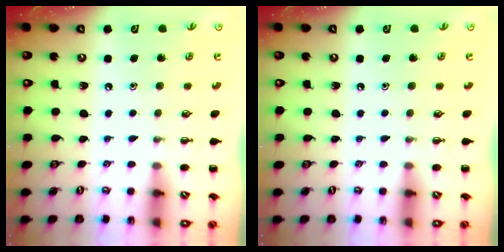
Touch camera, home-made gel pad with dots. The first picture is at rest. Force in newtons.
{"total": 0.0}